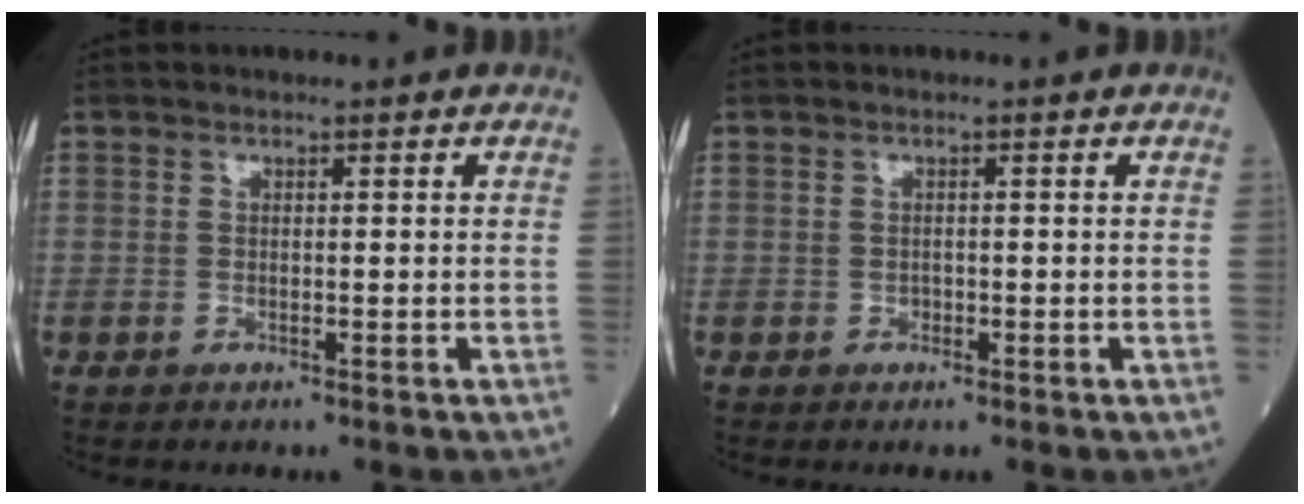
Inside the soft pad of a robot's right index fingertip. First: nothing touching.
{"total": 0.6, "force": [-0.2, 0.5, 0.3], "torque": [-0.002, 0.003, -0.004]}